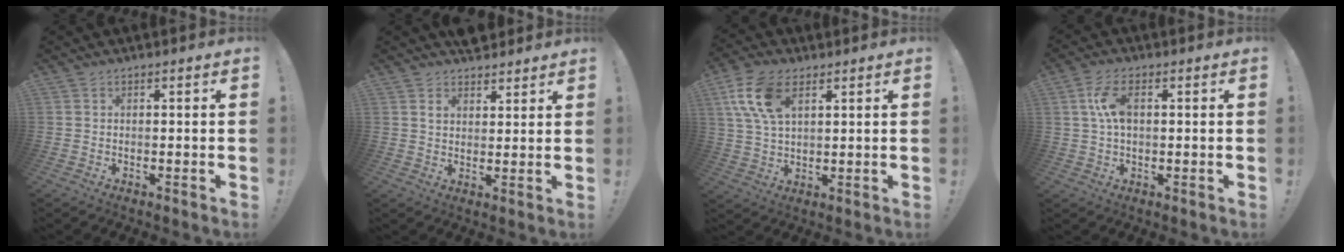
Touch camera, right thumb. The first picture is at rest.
{"total": 4.6, "force": [3.6, 2.7, 1.1], "torque": [-0.008, -0.024, 0.064]}
{"total": 12.0, "force": [5.2, 6.8, 8.5], "torque": [-0.173, -0.008, 0.096]}
{"total": 7.4, "force": [1.1, 4.0, 6.1], "torque": [-0.112, 0.001, 0.017]}